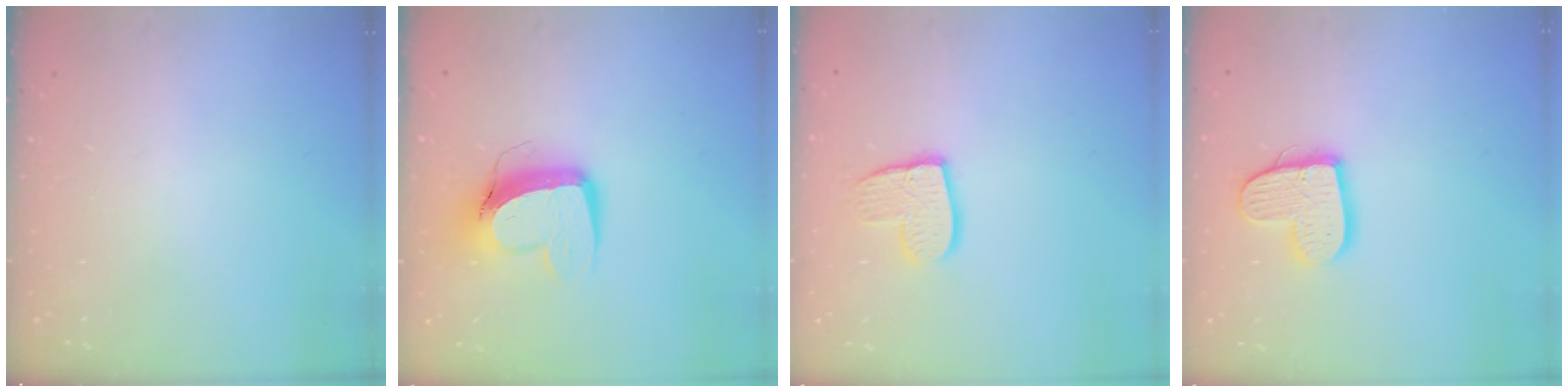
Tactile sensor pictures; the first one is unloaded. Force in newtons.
{"total": 11.6, "press": 11.5, "slide": 1.3}
{"total": 10.9, "press": 10.9, "slide": 0.9}
{"total": 12.6, "press": 12.6, "slide": 0.8}